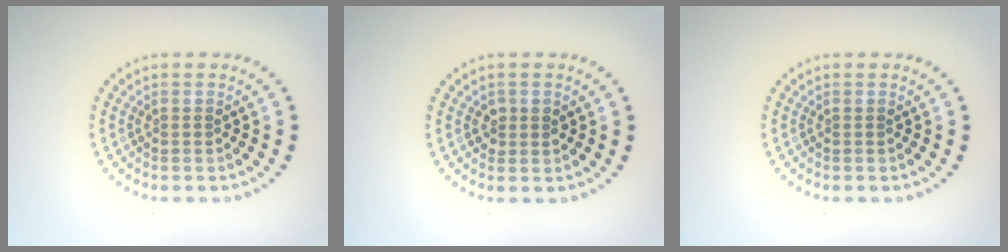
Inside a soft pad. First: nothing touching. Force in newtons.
{"total": 1.3, "press": 1.3, "slide": 0.1}
{"total": 0.0}